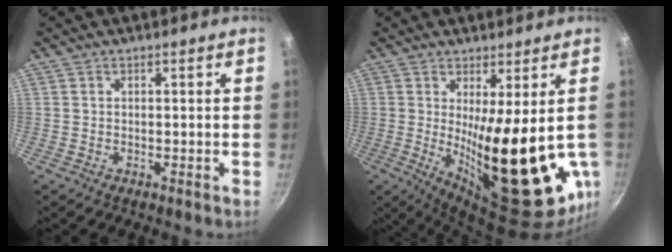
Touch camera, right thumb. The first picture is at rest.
{"total": 20.9, "force": [-0.3, 5.9, 20.0], "torque": [-0.278, -0.050, 0.020]}